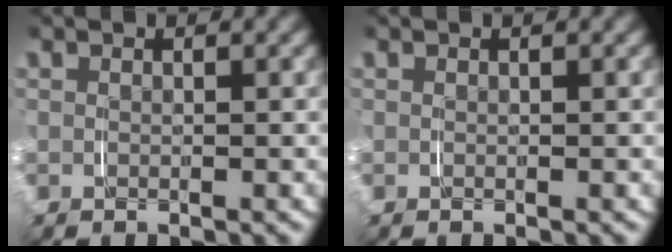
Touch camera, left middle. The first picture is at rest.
{"total": 0.0}